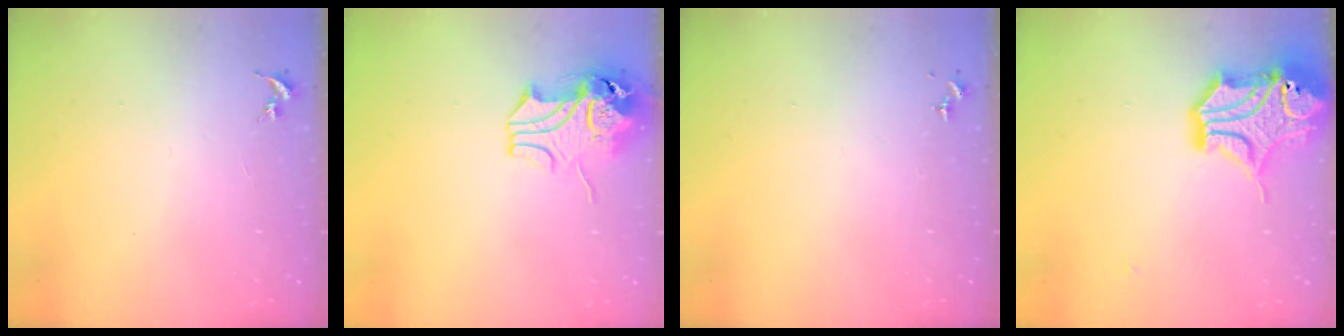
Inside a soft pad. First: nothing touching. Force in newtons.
{"total": 10.6, "press": 10.5, "slide": 1.8}
{"total": 0.0}
{"total": 16.6, "press": 16.5, "slide": 2.1}